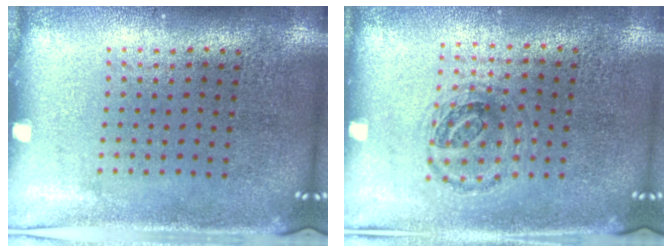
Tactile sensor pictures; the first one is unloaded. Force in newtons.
{"total": 0.9, "press": 0.9, "slide": 0.2}